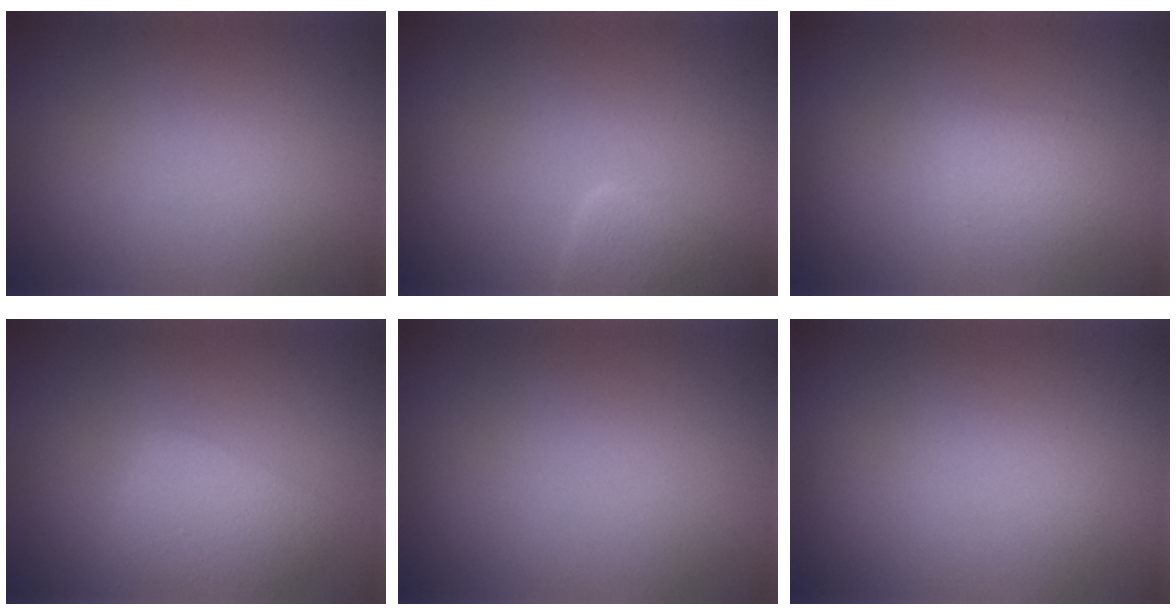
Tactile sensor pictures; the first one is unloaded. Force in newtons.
{"total": 2.4, "press": 2.4, "slide": 0.1}
{"total": 1.9, "press": 1.9, "slide": 0.1}
{"total": 2.8, "press": 2.8, "slide": 0.1}
{"total": 0.0}
{"total": 0.0}